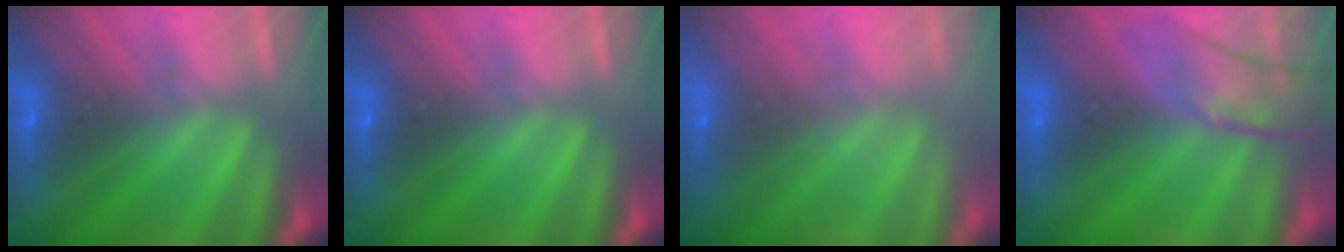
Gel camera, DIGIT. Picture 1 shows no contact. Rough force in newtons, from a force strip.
{"total": 0.0}
{"total": 8.3}
{"total": 2.9}